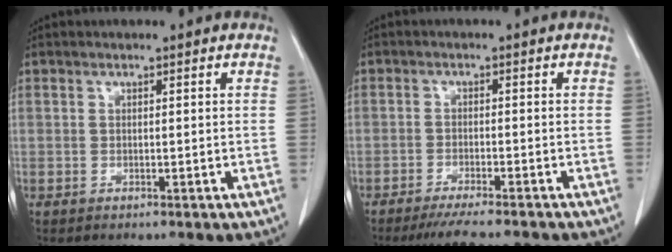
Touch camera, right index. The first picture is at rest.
{"total": 8.0, "force": [-7.2, 0.4, 3.6], "torque": [-0.047, -0.020, -0.109]}